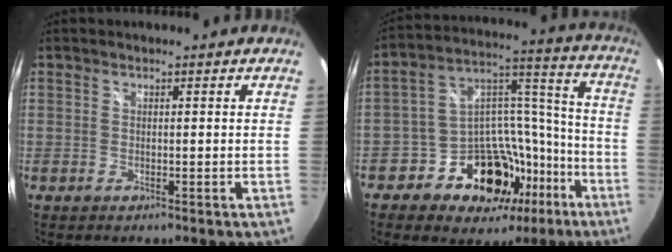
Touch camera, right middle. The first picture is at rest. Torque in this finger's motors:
{"motor_torque": [1.23, -0.91, 0.28, 0.06]}